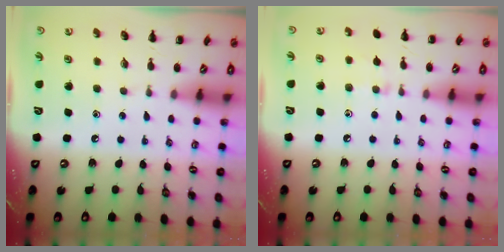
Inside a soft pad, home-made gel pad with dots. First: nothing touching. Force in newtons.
{"total": 5.5, "press": 5.1, "slide": 2.0}